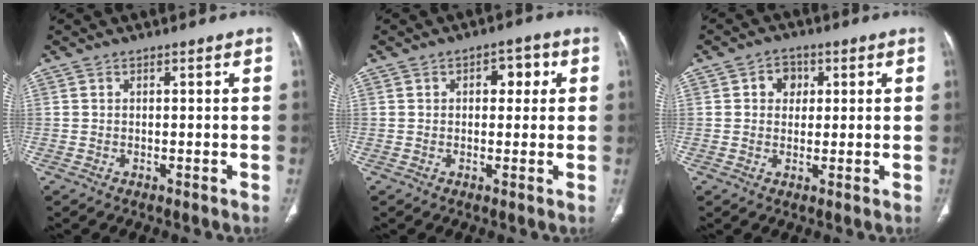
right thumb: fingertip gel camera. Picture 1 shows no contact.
{"total": 4.4, "force": [1.1, 2.8, 3.1], "torque": [-0.017, 0.005, 0.010]}
{"total": 4.0, "force": [1.1, 3.4, 1.8], "torque": [-0.003, 0.002, 0.013]}